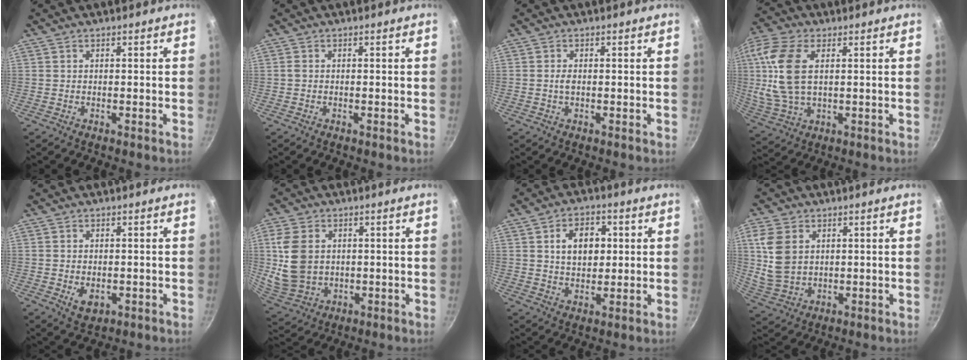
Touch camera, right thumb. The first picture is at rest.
{"total": 0.6, "force": [0.0, 0.4, 0.4], "torque": [-0.010, 0.003, -0.003]}
{"total": 1.3, "force": [-0.1, 0.8, 1.1], "torque": [-0.020, 0.003, -0.002]}
{"total": 13.9, "force": [2.5, 7.7, 11.4], "torque": [-0.237, 0.006, 0.047]}
{"total": 3.9, "force": [-0.8, 2.6, 2.8], "torque": [-0.041, -0.007, -0.005]}
{"total": 11.8, "force": [1.3, 9.0, 7.5], "torque": [-0.134, -0.009, 0.041]}
{"total": 8.9, "force": [1.9, 6.2, 6.1], "torque": [-0.073, 0.002, 0.030]}
{"total": 9.9, "force": [2.3, 7.2, 6.4], "torque": [-0.115, -0.008, 0.057]}